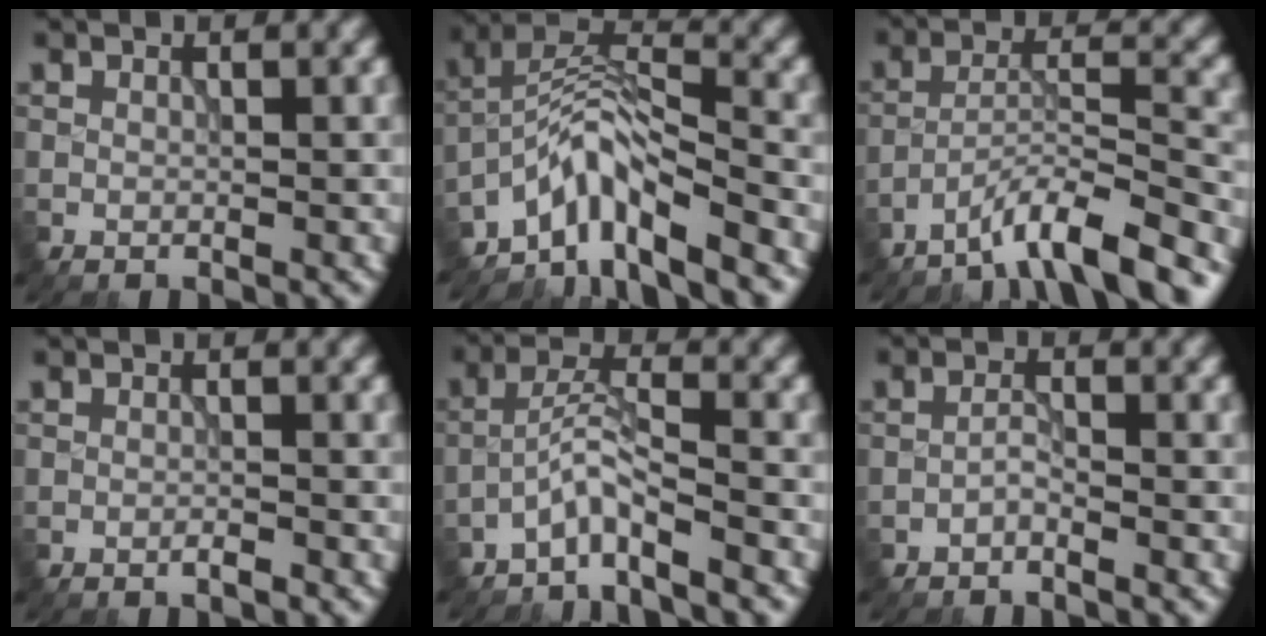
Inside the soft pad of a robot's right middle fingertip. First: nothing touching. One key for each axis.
{"total": 6.6, "fx": -4.8, "fy": 1.7, "fz": 4.2, "tx": -0.065, "ty": 0.009, "tz": -0.096}
{"total": 7.5, "fx": -5.8, "fy": 1.1, "fz": 4.6, "tx": -0.069, "ty": 0.007, "tz": -0.105}
{"total": 0.8, "fx": -0.6, "fy": 0.0, "fz": 0.5, "tx": -0.008, "ty": 0.001, "tz": -0.011}
{"total": 3.4, "fx": -2.7, "fy": 0.1, "fz": 2.0, "tx": -0.040, "ty": 0.012, "tz": -0.061}
{"total": 1.1, "fx": -0.9, "fy": 0.1, "fz": 0.6, "tx": -0.011, "ty": 0.005, "tz": -0.020}